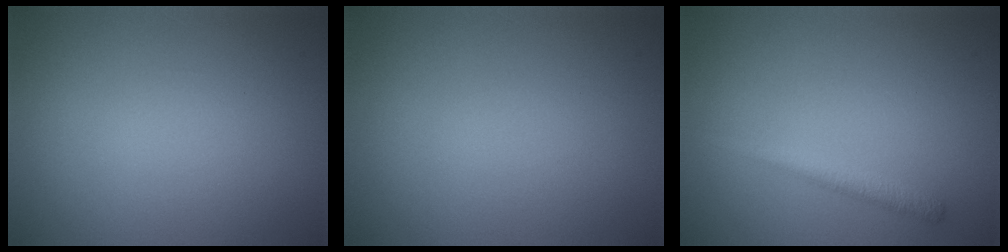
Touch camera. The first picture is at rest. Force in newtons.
{"total": 0.0}
{"total": 1.8, "press": 1.8, "slide": 0.1}